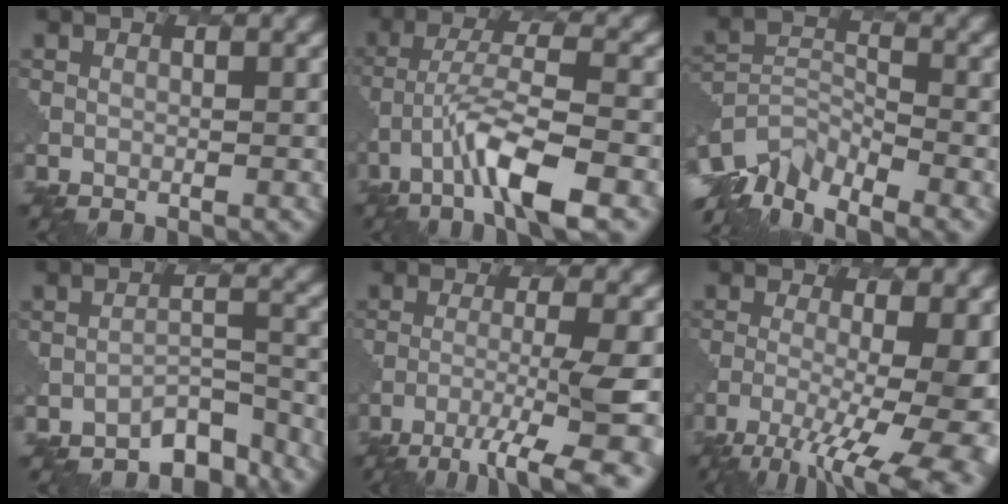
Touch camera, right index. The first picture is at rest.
{"total": 6.9, "force": [-3.7, 1.5, 5.7], "torque": [-0.106, 0.008, -0.075]}
{"total": 6.3, "force": [-5.0, 2.7, 2.6], "torque": [-0.047, -0.010, -0.108]}
{"total": 4.8, "force": [-4.4, 1.4, 1.5], "torque": [-0.018, 0.001, -0.067]}
{"total": 7.8, "force": [-4.5, 1.3, 6.3], "torque": [-0.098, -0.003, -0.074]}
{"total": 12.4, "force": [-4.6, 4.5, 10.6], "torque": [-0.163, -0.013, -0.068]}